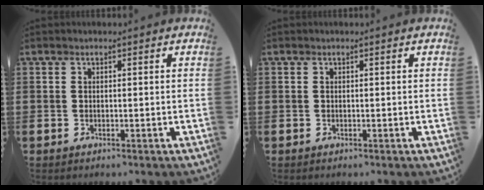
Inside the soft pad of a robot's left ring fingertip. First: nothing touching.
{"total": 0.0}